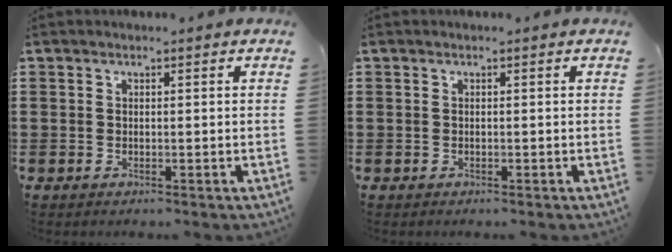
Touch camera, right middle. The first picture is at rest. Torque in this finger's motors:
{"motor_torque": [-0.05, -0.06, 0.00, -0.01]}